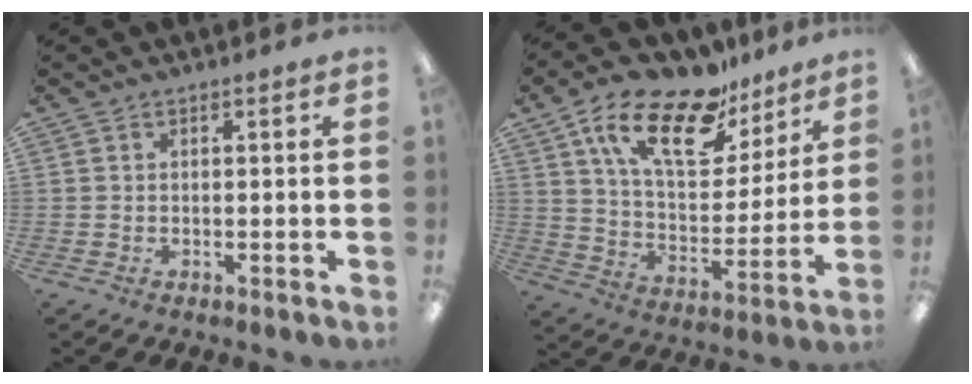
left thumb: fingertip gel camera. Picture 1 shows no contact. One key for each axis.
{"total": 20.8, "fx": 13.4, "fy": 9.6, "fz": 12.7, "tx": -0.224, "ty": -0.066, "tz": 0.232}